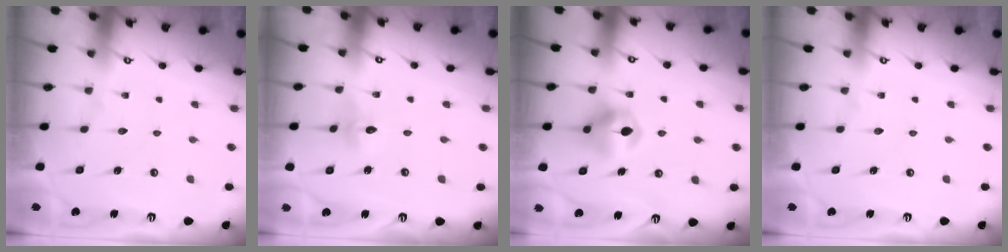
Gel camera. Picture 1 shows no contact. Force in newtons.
{"total": 2.8, "press": 2.7, "slide": 0.3}
{"total": 7.8, "press": 7.8, "slide": 0.7}
{"total": 0.0}